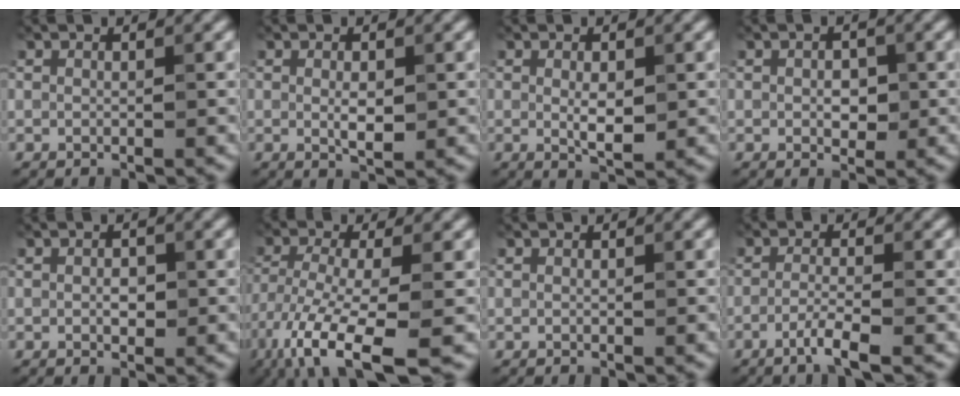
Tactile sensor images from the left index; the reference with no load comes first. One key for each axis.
{"total": 2.0, "fx": 0.0, "fy": 0.8, "fz": 1.8, "tx": -0.032, "ty": -0.004, "tz": 0.004}
{"total": 2.4, "fx": 0.1, "fy": 0.9, "fz": 2.2, "tx": -0.042, "ty": -0.005, "tz": 0.004}
{"total": 1.9, "fx": 0.0, "fy": 1.3, "fz": 1.5, "tx": -0.022, "ty": -0.003, "tz": 0.000}
{"total": 1.3, "fx": 0.0, "fy": 0.8, "fz": 1.0, "tx": -0.014, "ty": -0.002, "tz": -0.002}
{"total": 10.1, "fx": -6.0, "fy": 2.9, "fz": 7.5, "tx": -0.156, "ty": -0.018, "tz": -0.112}
{"total": 0.0}
{"total": 2.6, "fx": -1.4, "fy": 0.2, "fz": 2.1, "tx": -0.037, "ty": 0.004, "tz": -0.036}